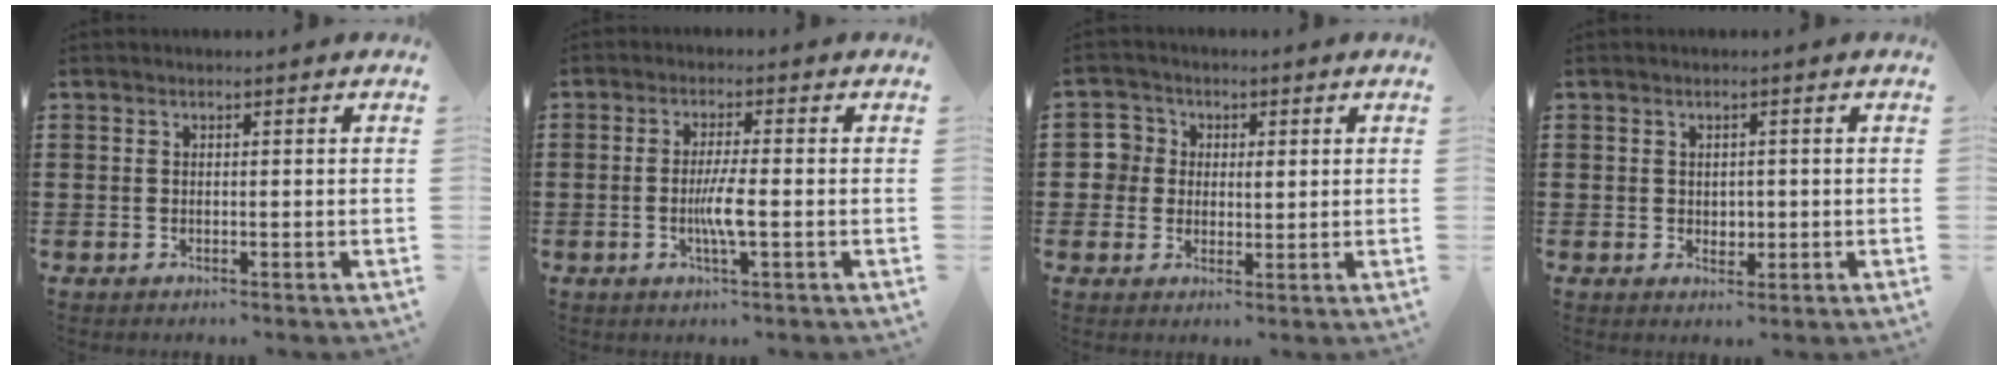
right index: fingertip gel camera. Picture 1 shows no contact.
{"total": 4.5, "force": [-1.2, 0.1, 4.4], "torque": [-0.084, -0.011, -0.024]}
{"total": 4.0, "force": [0.6, 3.9, 0.5], "torque": [-0.031, 0.015, 0.009]}
{"total": 1.5, "force": [0.0, 1.2, 0.9], "torque": [-0.020, 0.007, -0.002]}